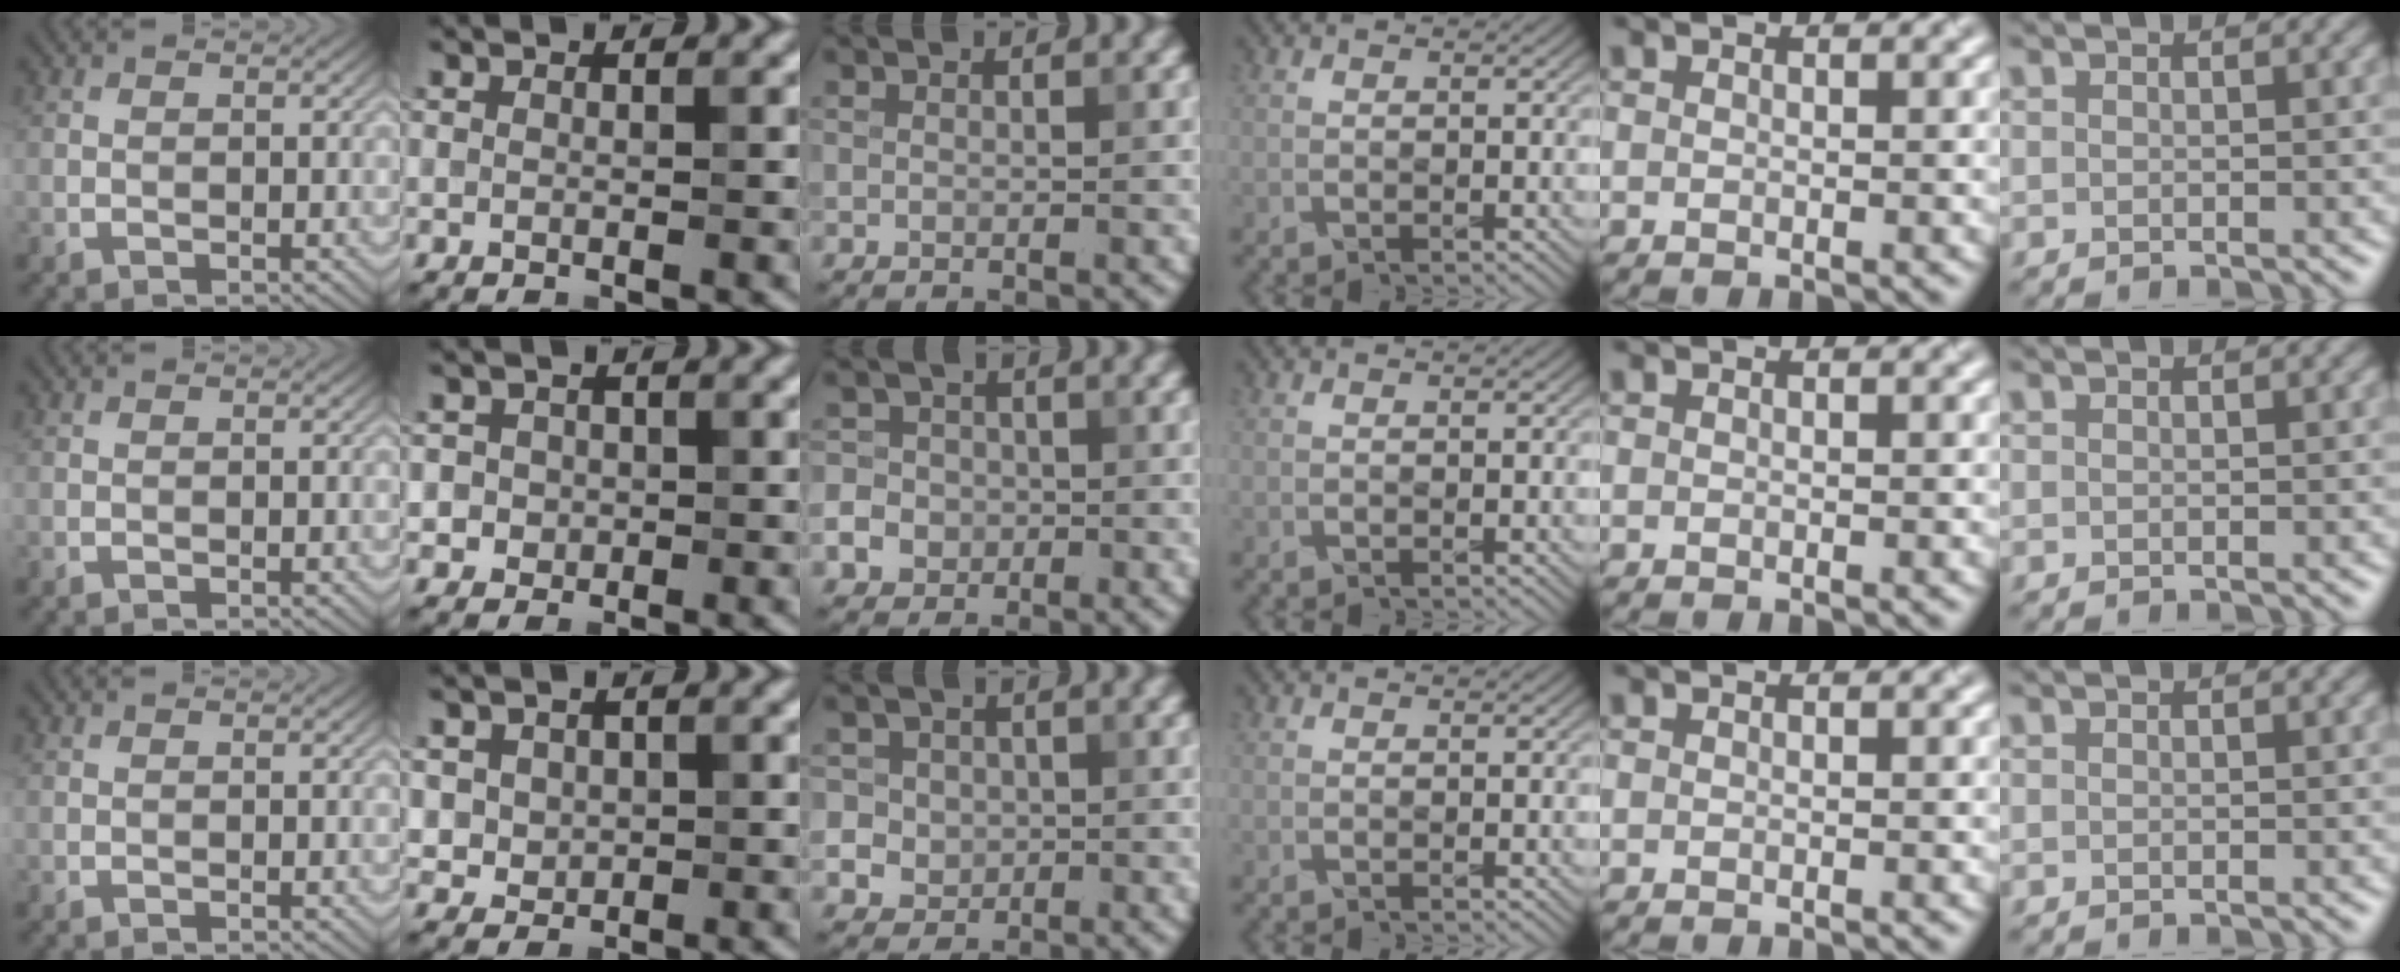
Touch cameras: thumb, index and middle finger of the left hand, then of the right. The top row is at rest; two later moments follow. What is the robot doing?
{"motion": "fold", "object": "cloth"}